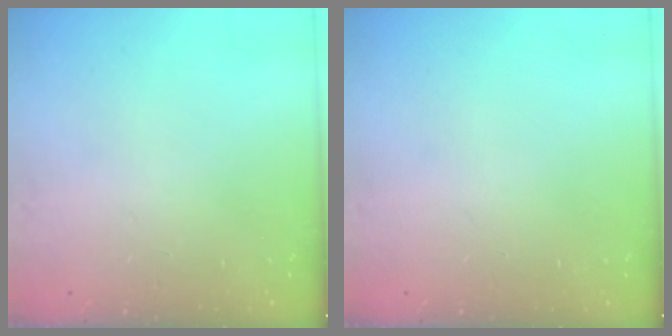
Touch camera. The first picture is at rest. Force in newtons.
{"total": 0.0}